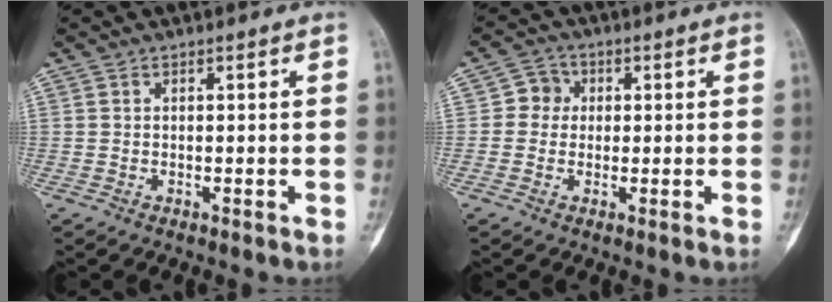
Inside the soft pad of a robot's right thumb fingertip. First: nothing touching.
{"total": 4.1, "force": [0.4, 3.9, 1.2], "torque": [0.013, 0.009, -0.005]}